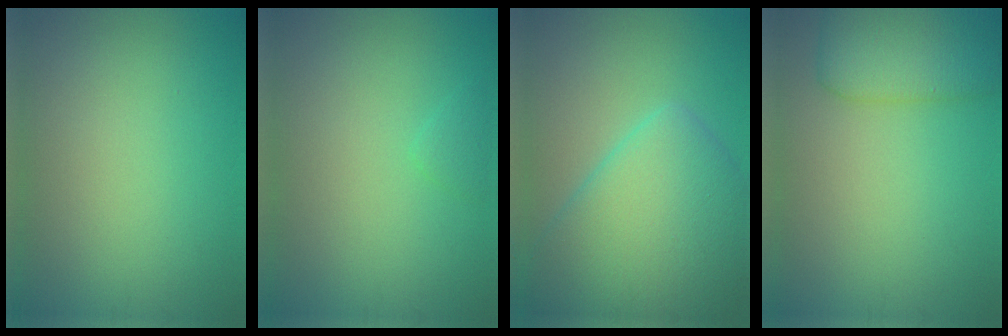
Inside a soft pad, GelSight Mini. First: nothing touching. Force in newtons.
{"total": 0.9, "press": 0.9, "slide": 0.1}
{"total": 8.9, "press": 8.9, "slide": 0.4}
{"total": 4.7, "press": 4.7, "slide": 0.2}